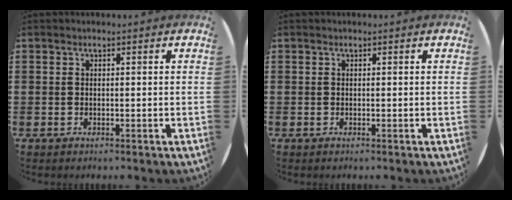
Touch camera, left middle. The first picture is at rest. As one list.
[{"total": 0.0}]